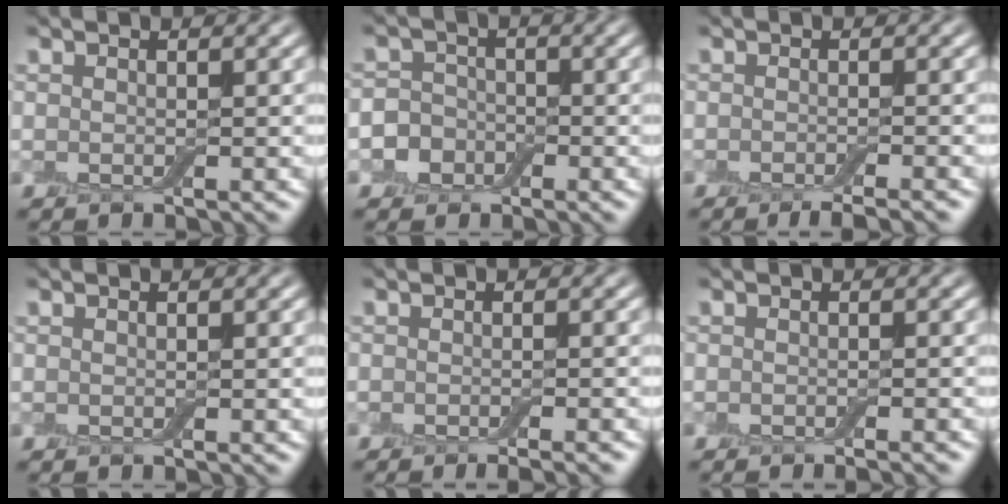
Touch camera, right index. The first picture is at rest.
{"total": 3.4, "force": [-1.4, 3.0, 1.0], "torque": [0.002, 0.008, -0.044]}
{"total": 2.9, "force": [-2.1, 0.4, 1.8], "torque": [-0.021, 0.000, -0.034]}
{"total": 0.0}
{"total": 2.4, "force": [-1.7, 0.4, 1.7], "torque": [-0.017, -0.001, -0.022]}
{"total": 1.5, "force": [-1.1, 0.1, 1.0], "torque": [-0.008, -0.002, -0.016]}